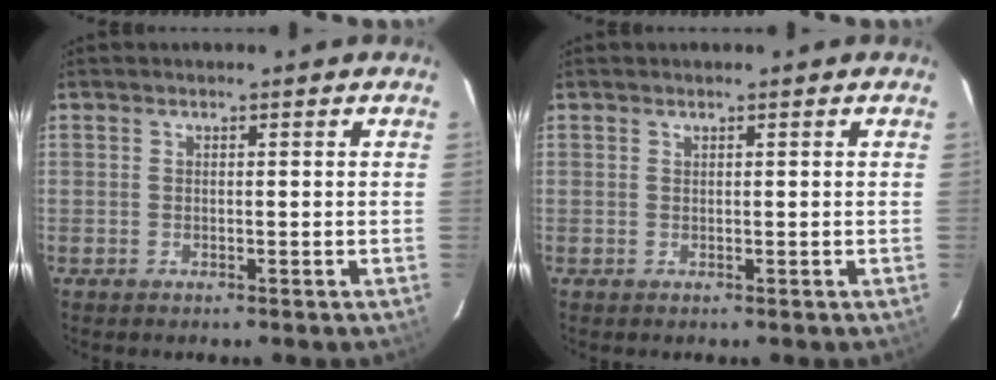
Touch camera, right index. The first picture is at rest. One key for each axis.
{"total": 0.0}